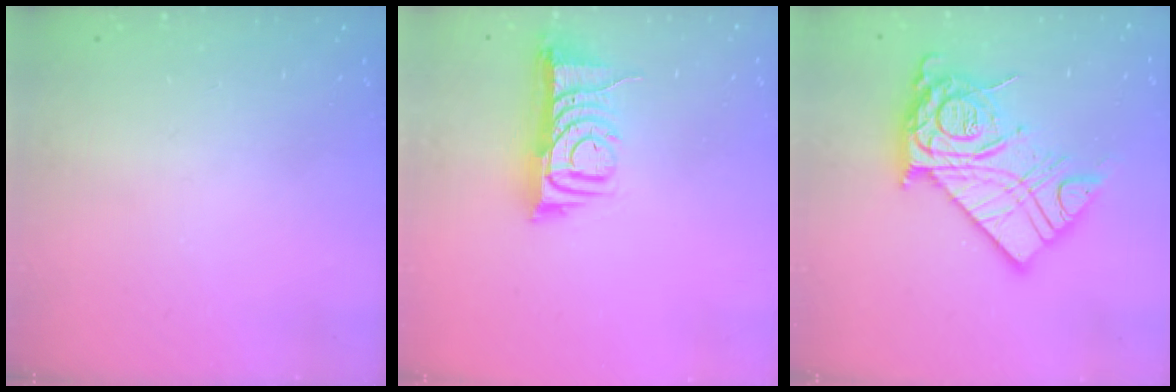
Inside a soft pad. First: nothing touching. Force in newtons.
{"total": 8.5, "press": 8.4, "slide": 0.4}
{"total": 20.5, "press": 20.4, "slide": 2.0}